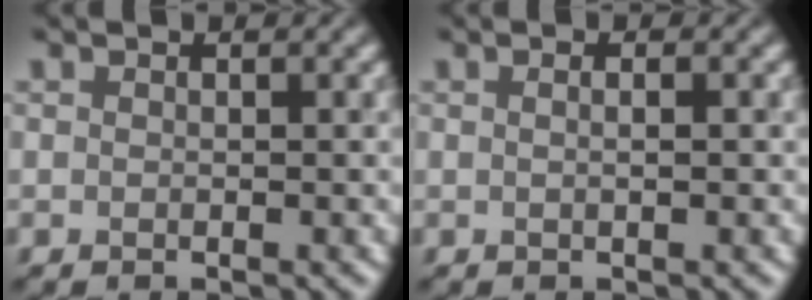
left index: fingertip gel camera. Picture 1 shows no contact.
{"total": 1.8, "force": [0.6, 0.8, 1.5], "torque": [-0.005, 0.004, -0.010]}